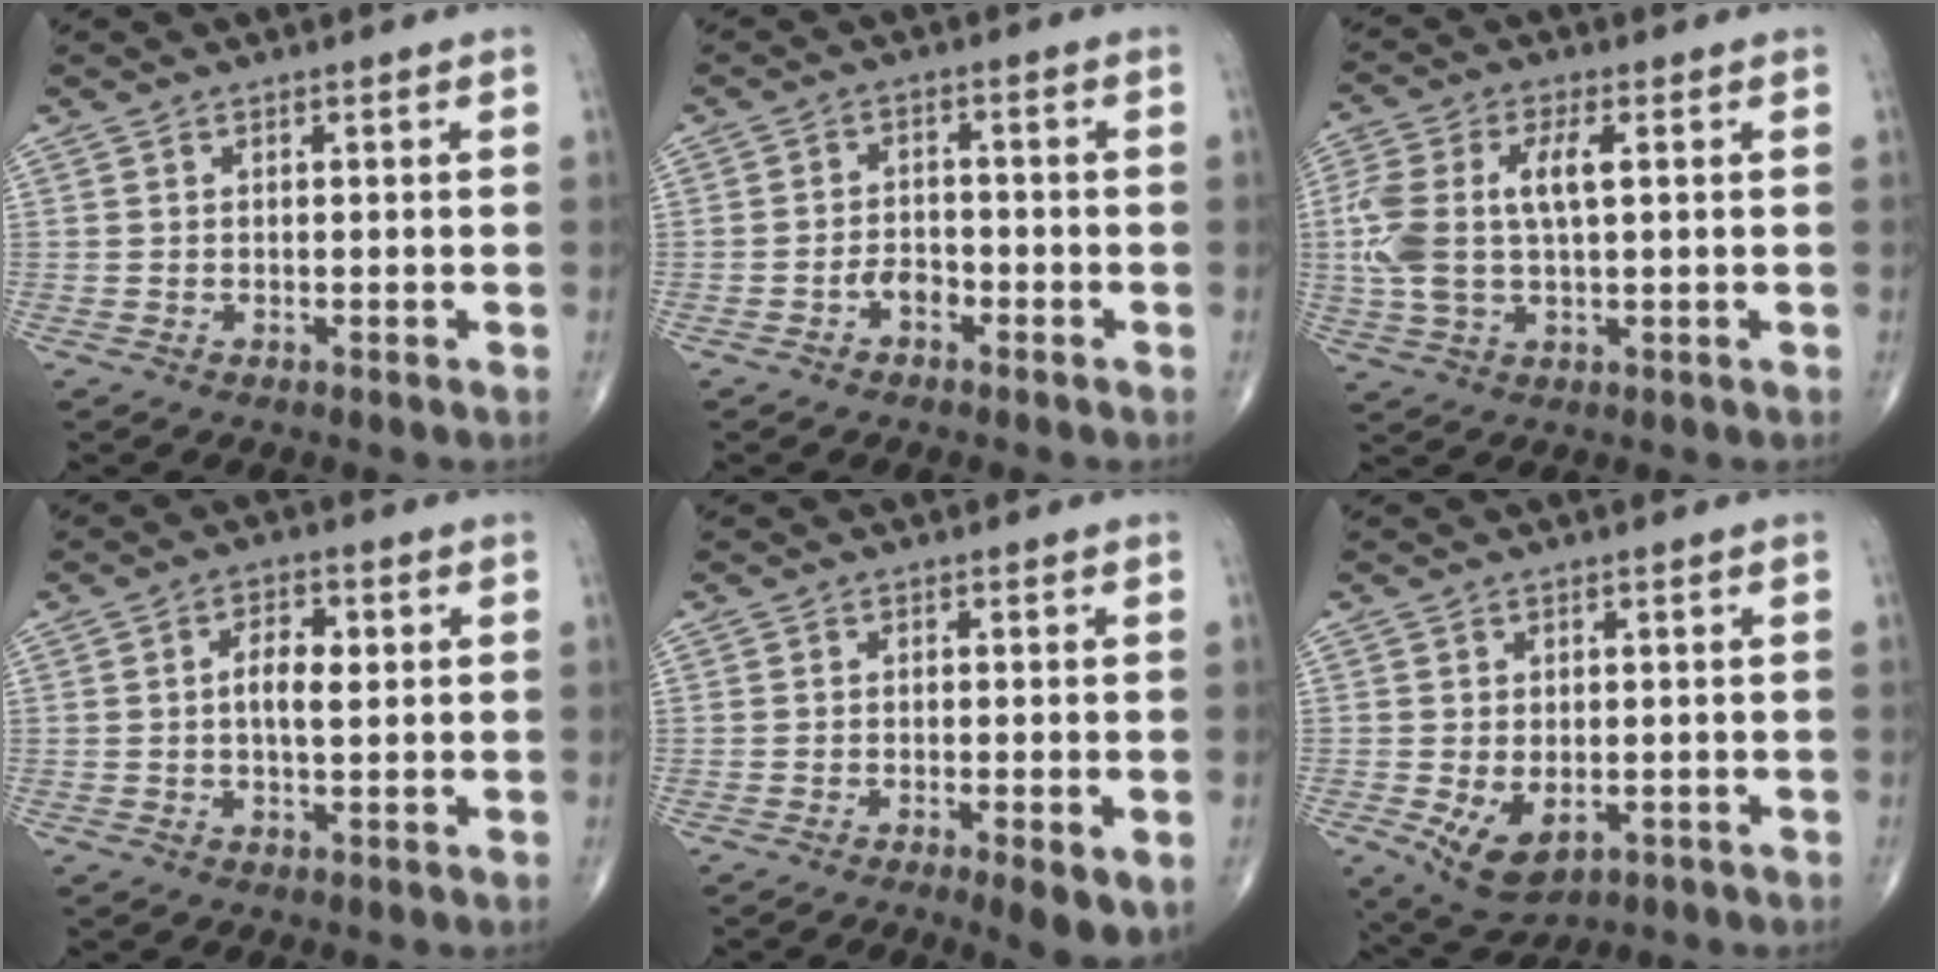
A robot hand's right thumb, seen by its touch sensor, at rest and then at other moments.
{"total": 3.3, "force": [-1.8, 2.1, 1.8], "torque": [-0.017, 0.017, -0.034]}
{"total": 11.8, "force": [1.5, 5.4, 10.4], "torque": [-0.247, 0.014, 0.031]}
{"total": 5.2, "force": [0.6, 2.4, 4.5], "torque": [-0.071, 0.004, 0.005]}
{"total": 5.5, "force": [-2.1, 1.3, 4.9], "torque": [-0.075, -0.011, -0.030]}
{"total": 7.0, "force": [-1.9, 4.2, 5.2], "torque": [-0.085, -0.008, -0.019]}